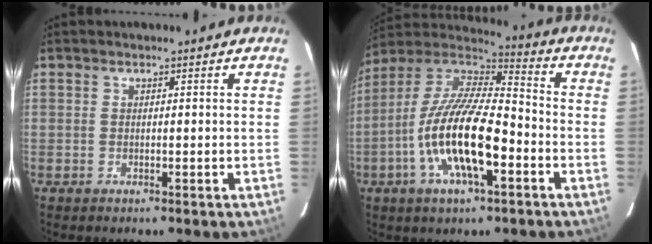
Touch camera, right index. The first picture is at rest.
{"total": 18.8, "force": [-6.2, 6.1, 16.7], "torque": [-0.327, -0.013, -0.124]}